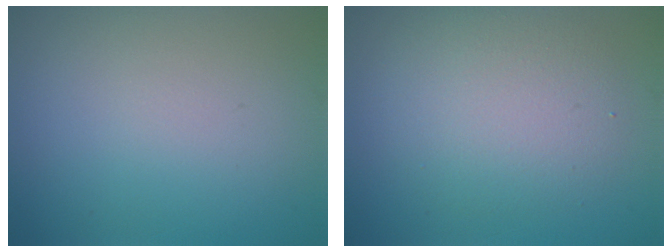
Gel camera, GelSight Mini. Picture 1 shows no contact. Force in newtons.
{"total": 4.5, "press": 4.4, "slide": 0.4}